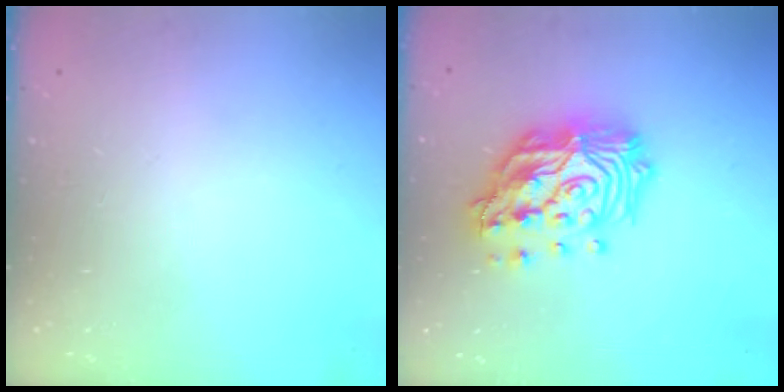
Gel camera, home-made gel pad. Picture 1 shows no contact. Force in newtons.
{"total": 21.5, "press": 21.3, "slide": 2.7}